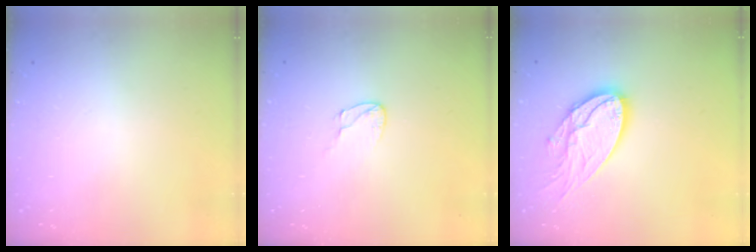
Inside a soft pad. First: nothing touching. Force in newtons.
{"total": 5.0, "press": 5.0, "slide": 0.4}
{"total": 15.8, "press": 15.8, "slide": 1.0}